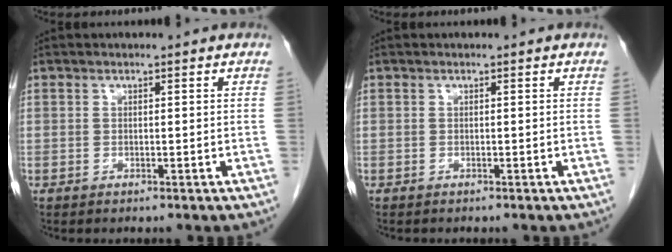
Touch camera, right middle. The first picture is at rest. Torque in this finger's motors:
{"motor_torque": [0.06, -0.03, -0.02, 0.00]}